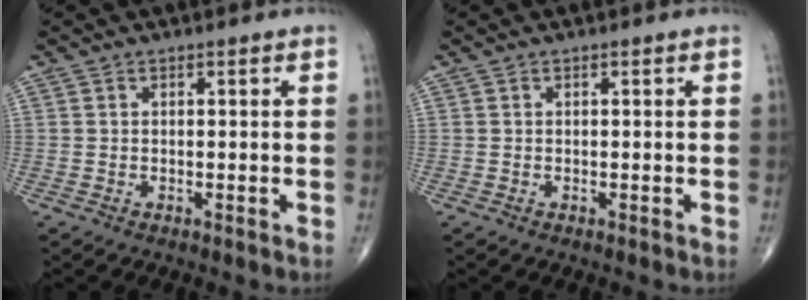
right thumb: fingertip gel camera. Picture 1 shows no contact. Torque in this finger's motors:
{"motor_torque": [-0.05, -0.13, 0.30, 0.18, -0.03]}